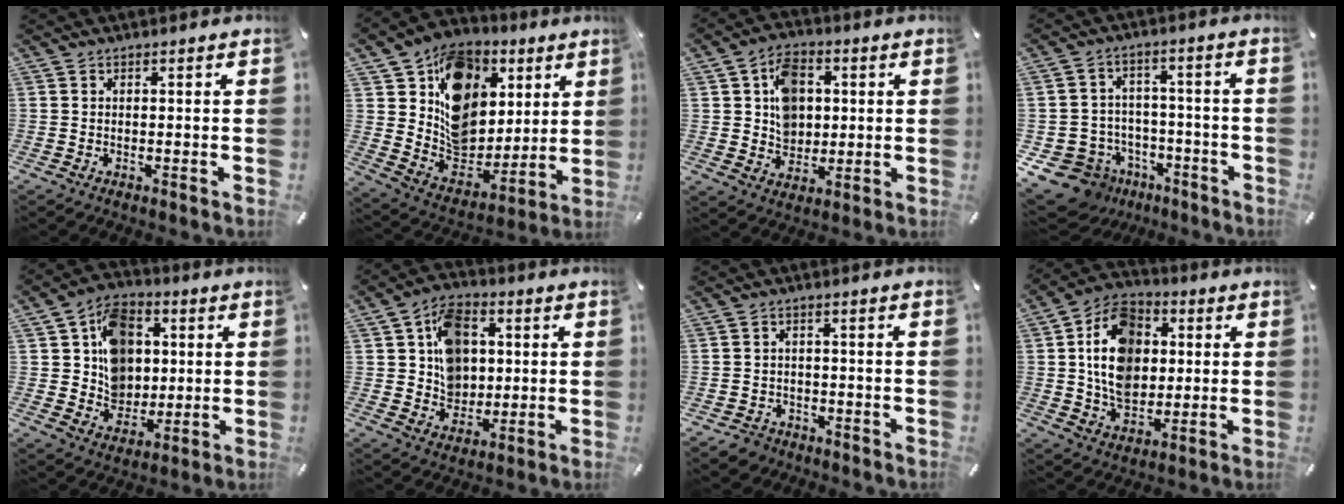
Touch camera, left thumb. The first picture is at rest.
{"total": 15.6, "force": [4.9, 13.2, 6.8], "torque": [-0.098, -0.038, 0.096]}
{"total": 9.3, "force": [1.6, 7.9, 4.6], "torque": [-0.072, 0.011, 0.031]}
{"total": 11.1, "force": [-6.5, 8.5, 2.9], "torque": [-0.069, 0.043, -0.108]}
{"total": 12.8, "force": [2.0, 11.3, 5.7], "torque": [-0.091, 0.003, 0.045]}
{"total": 11.5, "force": [2.2, 9.9, 5.5], "torque": [-0.085, 0.007, 0.049]}
{"total": 3.5, "force": [-2.2, 2.7, 0.7], "torque": [-0.010, 0.014, -0.043]}
{"total": 15.6, "force": [1.5, 12.2, 9.5], "torque": [-0.182, 0.019, 0.029]}